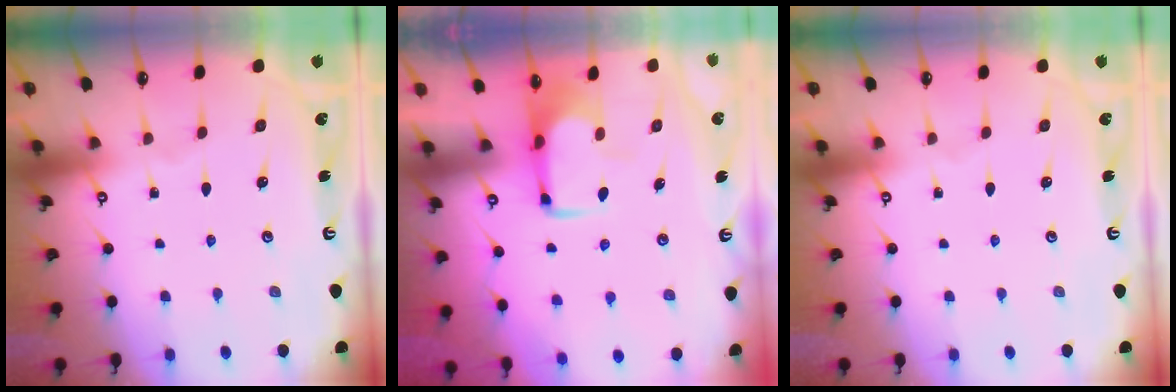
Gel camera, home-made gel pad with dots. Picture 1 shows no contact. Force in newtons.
{"total": 1.7, "press": 1.7, "slide": 0.4}
{"total": 0.0}